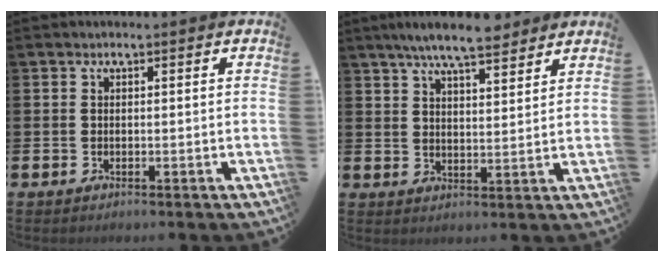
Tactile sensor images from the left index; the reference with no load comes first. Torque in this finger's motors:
{"motor_torque": [0.99, -1.15, 0.80, 0.21]}